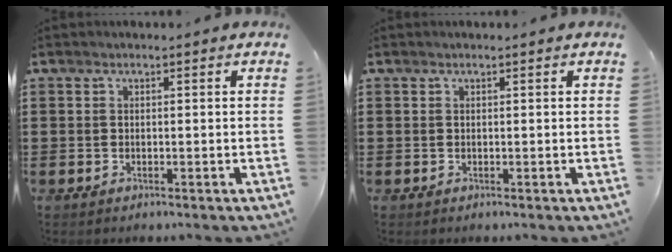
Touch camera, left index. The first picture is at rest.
{"total": 0.0}